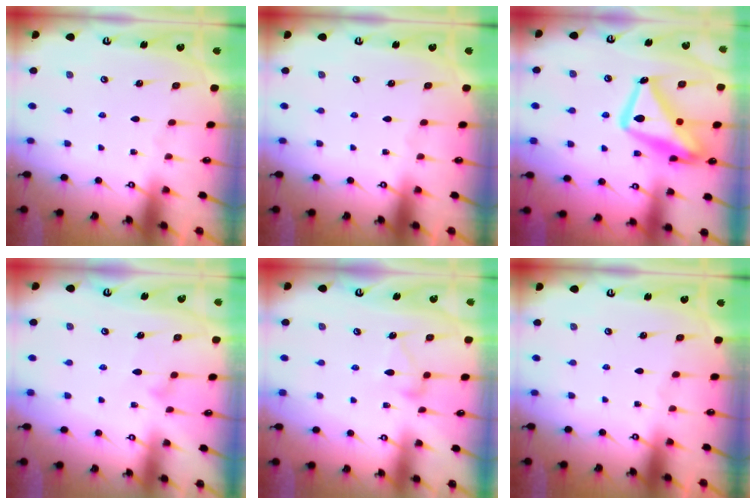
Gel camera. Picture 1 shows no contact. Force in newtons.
{"total": 0.0}
{"total": 17.7, "press": 17.6, "slide": 1.6}
{"total": 6.0, "press": 6.0, "slide": 0.4}
{"total": 10.0, "press": 9.9, "slide": 0.5}
{"total": 0.0}